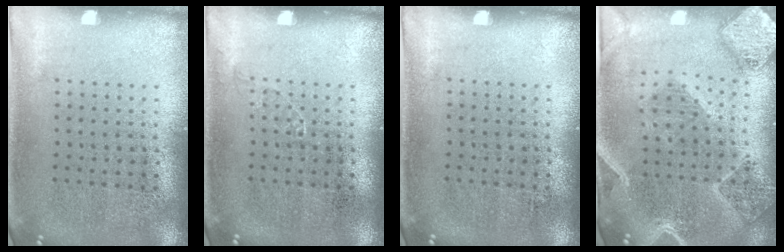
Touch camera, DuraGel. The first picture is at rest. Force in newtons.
{"total": 0.6, "press": 0.6, "slide": 0.1}
{"total": 0.0}
{"total": 2.8, "press": 2.4, "slide": 1.3}